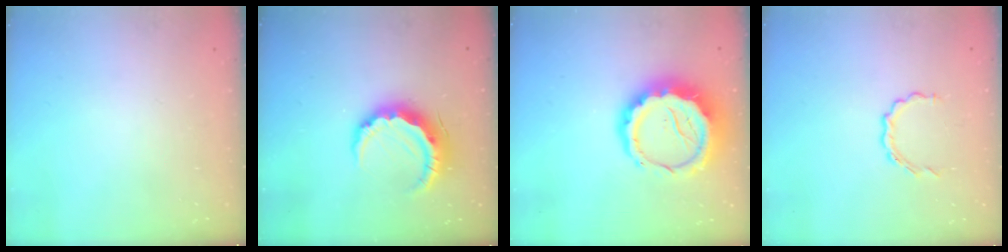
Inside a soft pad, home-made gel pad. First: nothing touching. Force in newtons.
{"total": 12.3, "press": 12.3, "slide": 0.4}
{"total": 15.2, "press": 14.8, "slide": 3.2}
{"total": 4.3, "press": 4.1, "slide": 1.3}